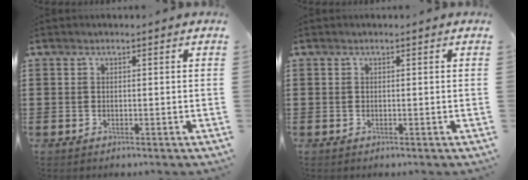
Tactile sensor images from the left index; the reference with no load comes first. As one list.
[{"total": 0.0}]